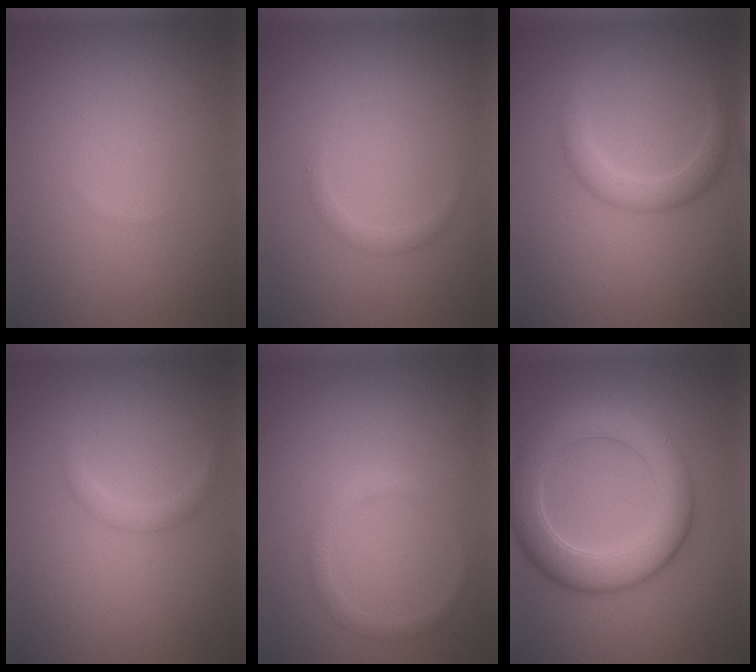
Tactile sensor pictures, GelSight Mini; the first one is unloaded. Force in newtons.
{"total": 0.9, "press": 0.9, "slide": 0.1}
{"total": 2.5, "press": 2.5, "slide": 0.0}
{"total": 1.0, "press": 1.0, "slide": 0.1}
{"total": 1.3, "press": 1.3, "slide": 0.1}
{"total": 6.8, "press": 6.8, "slide": 0.3}